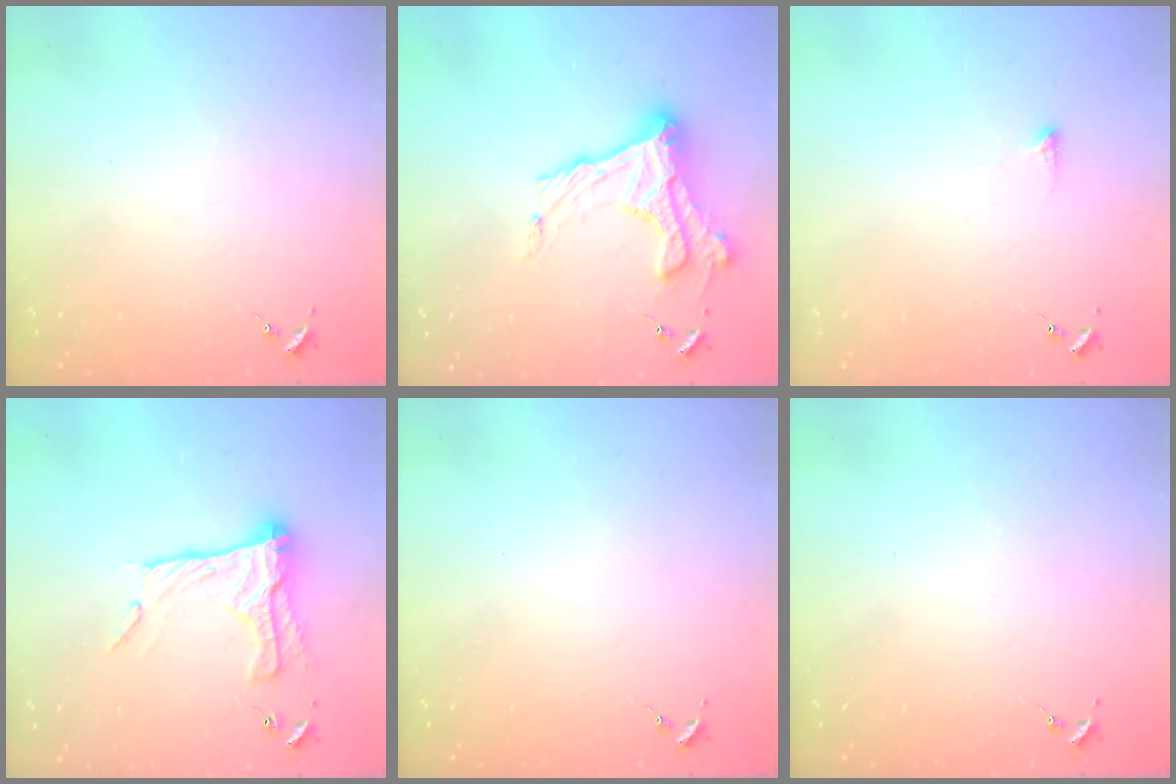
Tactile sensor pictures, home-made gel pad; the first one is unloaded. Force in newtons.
{"total": 19.0, "press": 19.0, "slide": 1.3}
{"total": 4.3, "press": 4.2, "slide": 1.2}
{"total": 16.9, "press": 16.8, "slide": 1.5}
{"total": 0.0}
{"total": 0.0}